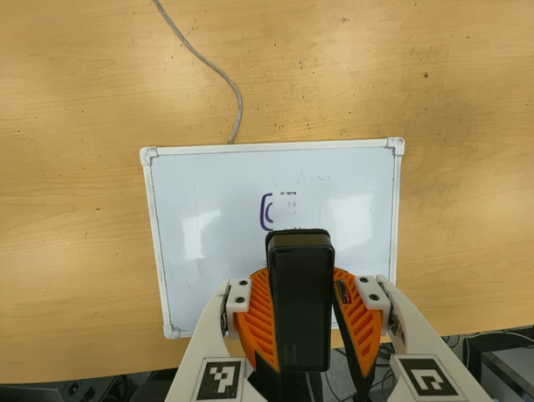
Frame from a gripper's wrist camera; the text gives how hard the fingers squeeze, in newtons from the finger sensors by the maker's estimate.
{"total": 9.9, "left": 9.2, "right": 10.5}